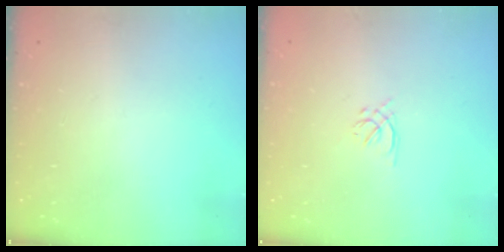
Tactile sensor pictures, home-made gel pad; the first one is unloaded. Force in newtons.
{"total": 1.4, "press": 1.3, "slide": 0.5}